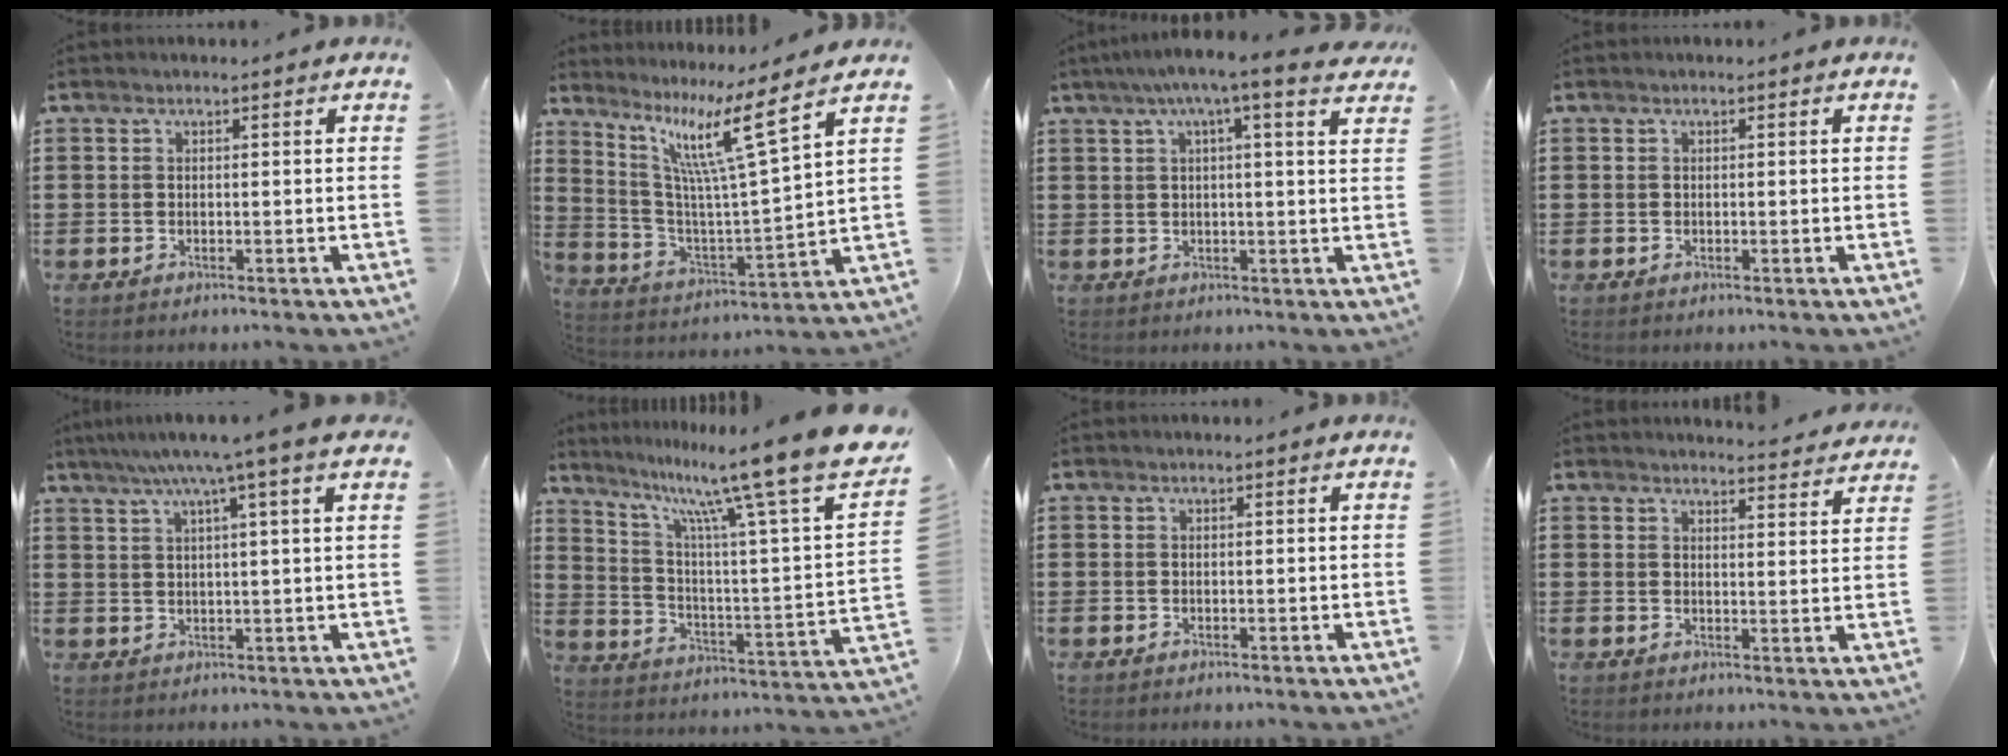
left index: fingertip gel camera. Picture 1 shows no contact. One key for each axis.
{"total": 11.5, "fx": 7.3, "fy": -0.1, "fz": 8.9, "tx": -0.197, "ty": -0.036, "tz": 0.111}
{"total": 5.3, "fx": 3.3, "fy": 0.2, "fz": 4.1, "tx": -0.082, "ty": -0.008, "tz": 0.050}
{"total": 0.0}
{"total": 6.2, "fx": 3.6, "fy": -0.3, "fz": 5.0, "tx": -0.108, "ty": -0.008, "tz": 0.056}
{"total": 14.7, "fx": 11.5, "fy": -0.2, "fz": 9.1, "tx": -0.180, "ty": -0.085, "tz": 0.178}
{"total": 0.0}
{"total": 3.2, "fx": 3.2, "fy": -0.2, "fz": 0.3, "tx": -0.008, "ty": -0.018, "tz": 0.058}